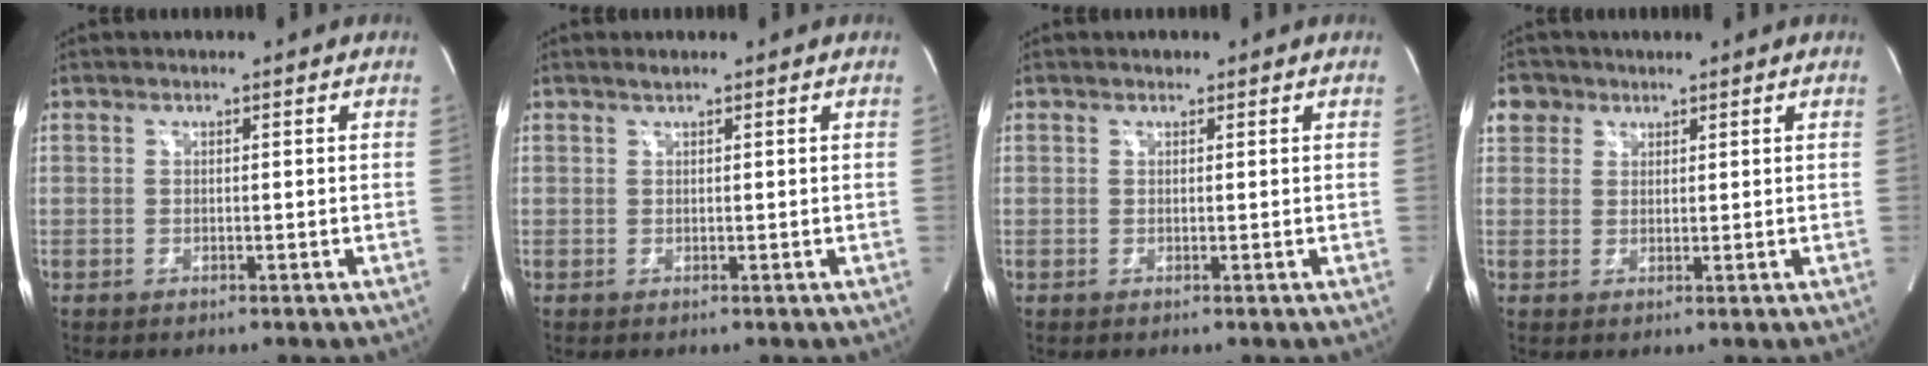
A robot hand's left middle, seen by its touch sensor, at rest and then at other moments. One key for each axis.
{"total": 0.6, "fx": 0.5, "fy": 0.0, "fz": 0.3, "tx": -0.011, "ty": 0.001, "tz": 0.013}
{"total": 0.6, "fx": 0.5, "fy": 0.3, "fz": 0.1, "tx": -0.007, "ty": 0.001, "tz": 0.007}
{"total": 3.6, "fx": 2.0, "fy": 3.0, "fz": 0.4, "tx": -0.007, "ty": 0.013, "tz": 0.036}